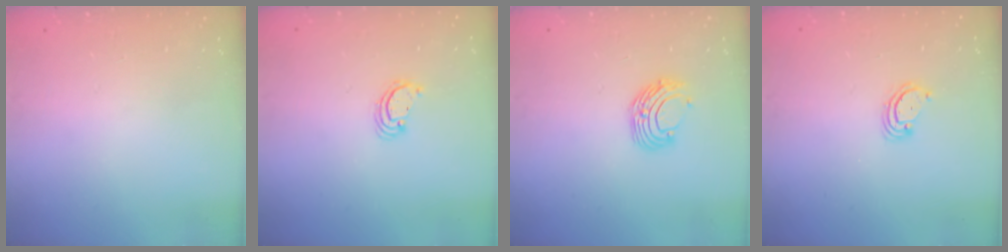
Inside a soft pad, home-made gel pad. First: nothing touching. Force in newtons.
{"total": 2.2, "press": 2.2, "slide": 0.2}
{"total": 8.8, "press": 8.8, "slide": 0.9}
{"total": 2.9, "press": 2.9, "slide": 0.3}